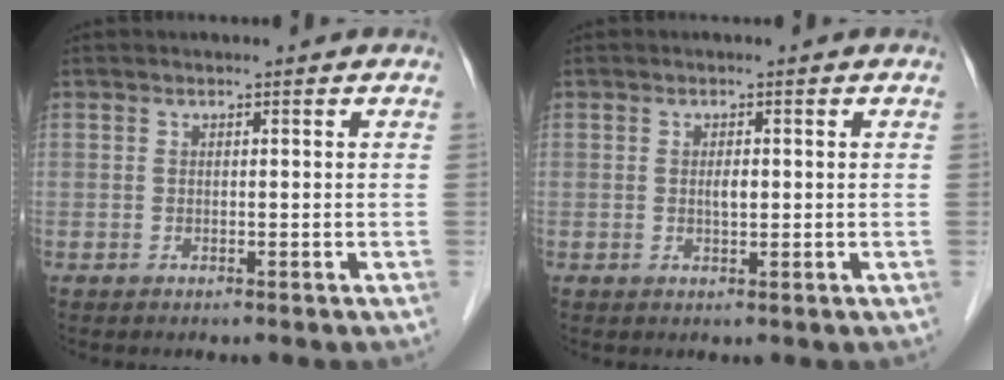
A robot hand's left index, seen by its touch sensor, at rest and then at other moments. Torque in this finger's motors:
{"motor_torque": [0.13, -0.09, 0.04, 0.04]}